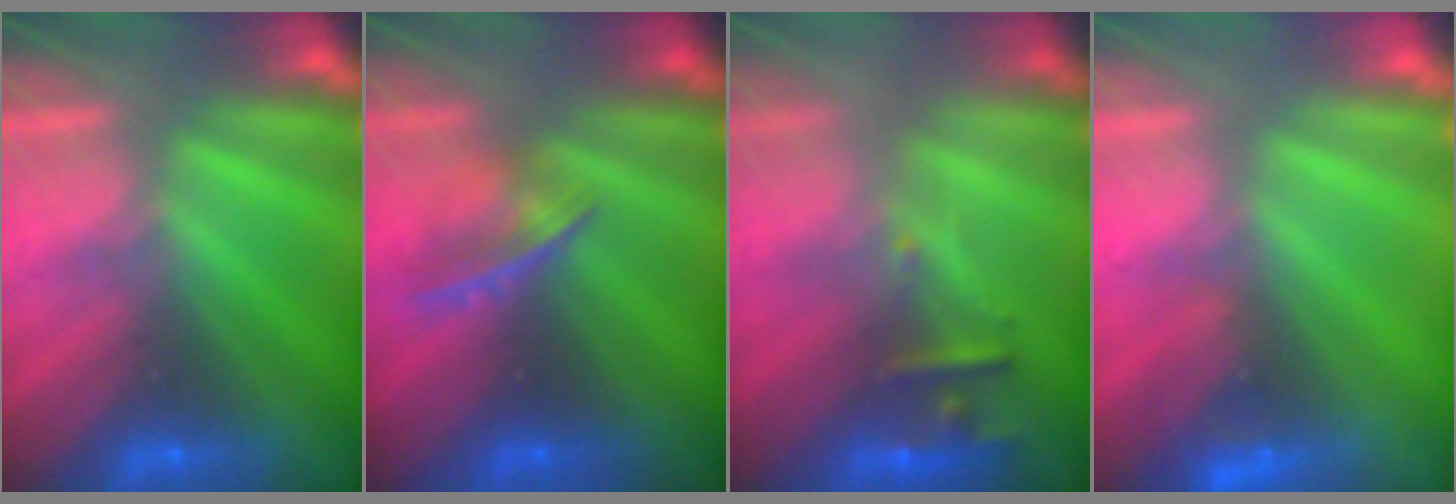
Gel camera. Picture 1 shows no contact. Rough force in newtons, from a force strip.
{"total": 4.6}
{"total": 2.4}
{"total": 2.7}